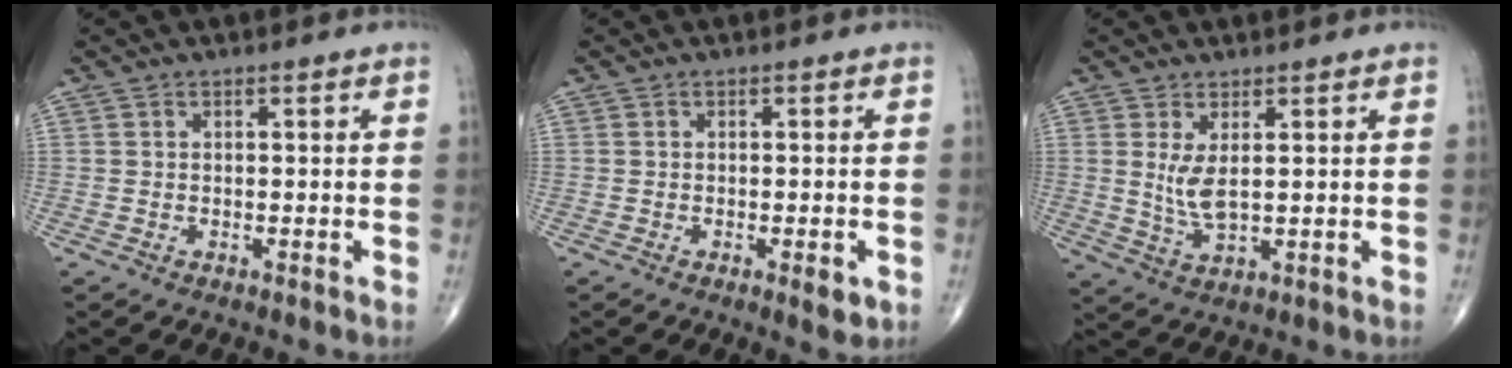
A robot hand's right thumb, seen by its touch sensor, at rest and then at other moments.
{"total": 2.6, "force": [-1.0, 0.9, 2.3], "torque": [-0.025, -0.003, -0.010]}
{"total": 4.9, "force": [1.2, 1.8, 4.4], "torque": [-0.090, -0.018, 0.033]}